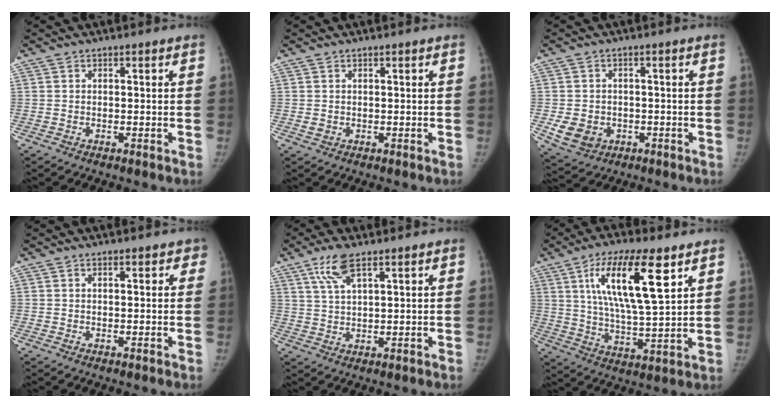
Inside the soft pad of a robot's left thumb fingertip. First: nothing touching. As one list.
[{"total": 1.0, "force": [0.5, 0.7, 0.5], "torque": [-0.001, -0.003, 0.013]}, {"total": 6.2, "force": [-1.5, 5.3, 2.9], "torque": [-0.040, 0.002, -0.009]}, {"total": 1.7, "force": [1.1, 0.9, 0.9], "torque": [0.009, -0.001, 0.007]}, {"total": 5.9, "force": [3.7, 1.8, 4.3], "torque": [-0.086, -0.008, 0.077]}, {"total": 16.6, "force": [7.3, 4.4, 14.2], "torque": [-0.248, -0.030, 0.132]}]